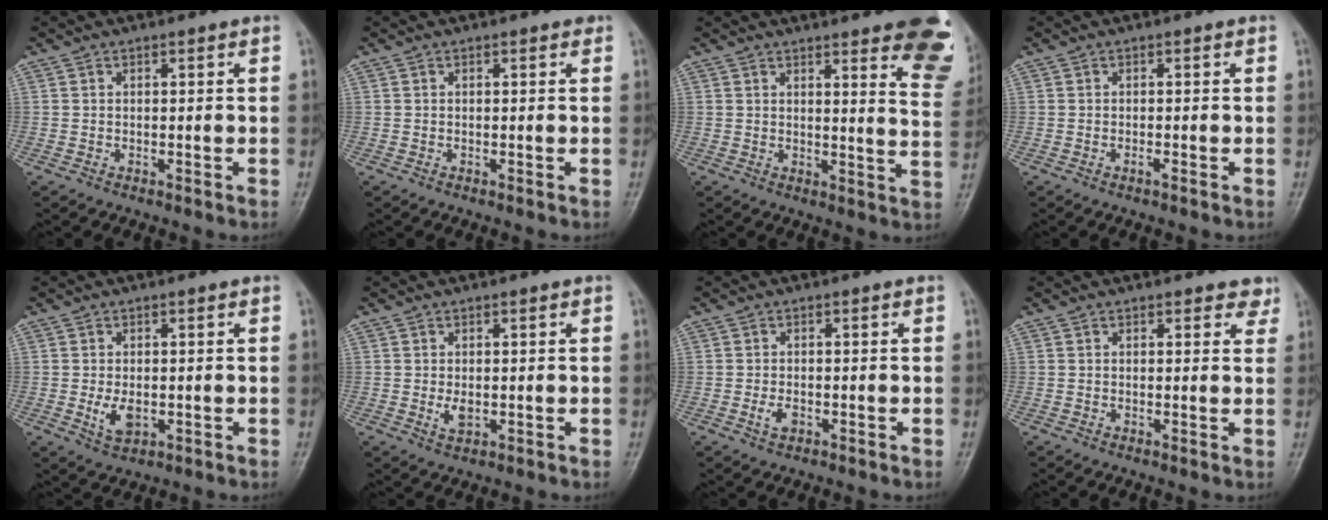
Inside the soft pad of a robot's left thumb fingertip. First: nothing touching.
{"total": 0.0}
{"total": 17.9, "force": [12.0, 4.0, 12.6], "torque": [-0.128, -0.063, 0.126]}
{"total": 0.6, "force": [-0.3, 0.1, 0.5], "torque": [-0.009, -0.001, -0.006]}
{"total": 3.9, "force": [-0.5, 2.4, 3.0], "torque": [-0.052, -0.007, -0.004]}
{"total": 2.4, "force": [0.0, 1.5, 1.9], "torque": [-0.032, -0.007, 0.004]}
{"total": 2.1, "force": [-0.7, 1.2, 1.5], "torque": [-0.031, -0.001, -0.013]}
{"total": 2.9, "force": [2.3, 1.5, 0.9], "torque": [0.020, -0.010, 0.016]}